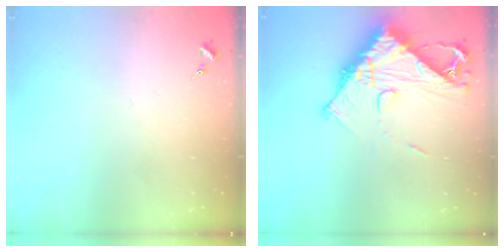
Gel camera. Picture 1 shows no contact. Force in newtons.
{"total": 15.0, "press": 14.9, "slide": 1.4}